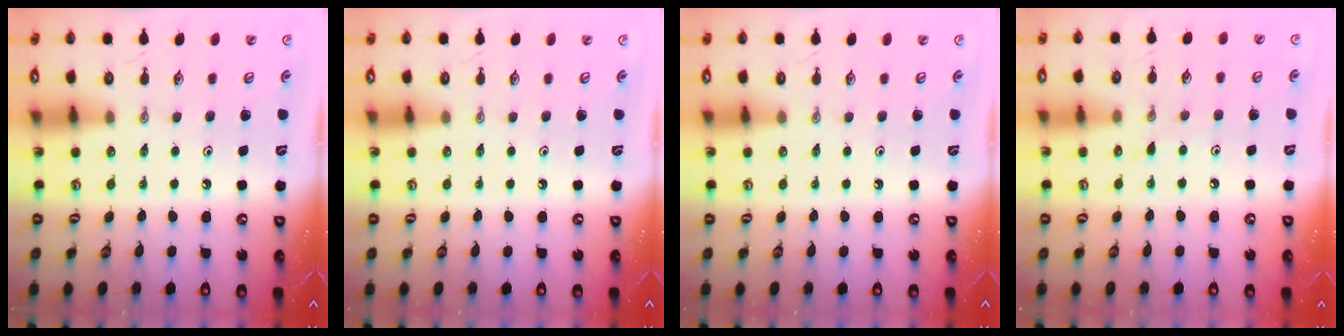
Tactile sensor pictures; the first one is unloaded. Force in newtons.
{"total": 0.0}
{"total": 0.0}
{"total": 5.5, "press": 5.4, "slide": 0.7}